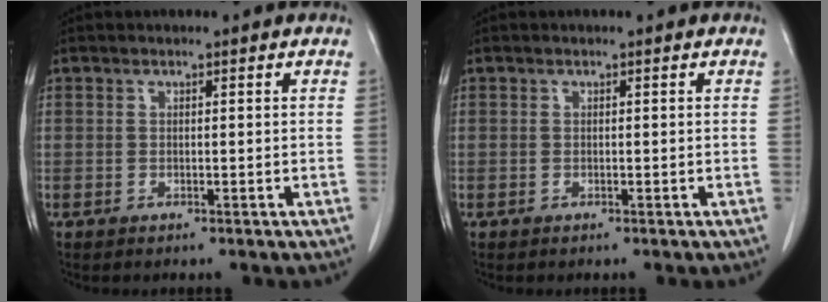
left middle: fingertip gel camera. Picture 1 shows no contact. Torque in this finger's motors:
{"motor_torque": [0.12, -0.13, 0.08, 0.00]}